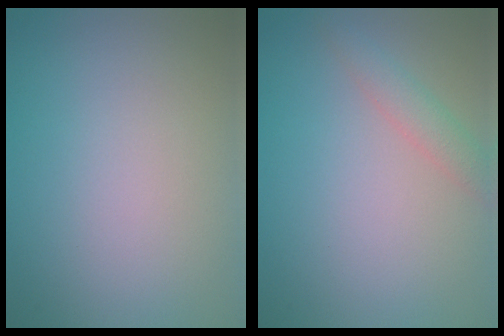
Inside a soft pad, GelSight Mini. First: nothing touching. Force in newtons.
{"total": 1.8, "press": 1.8, "slide": 0.1}